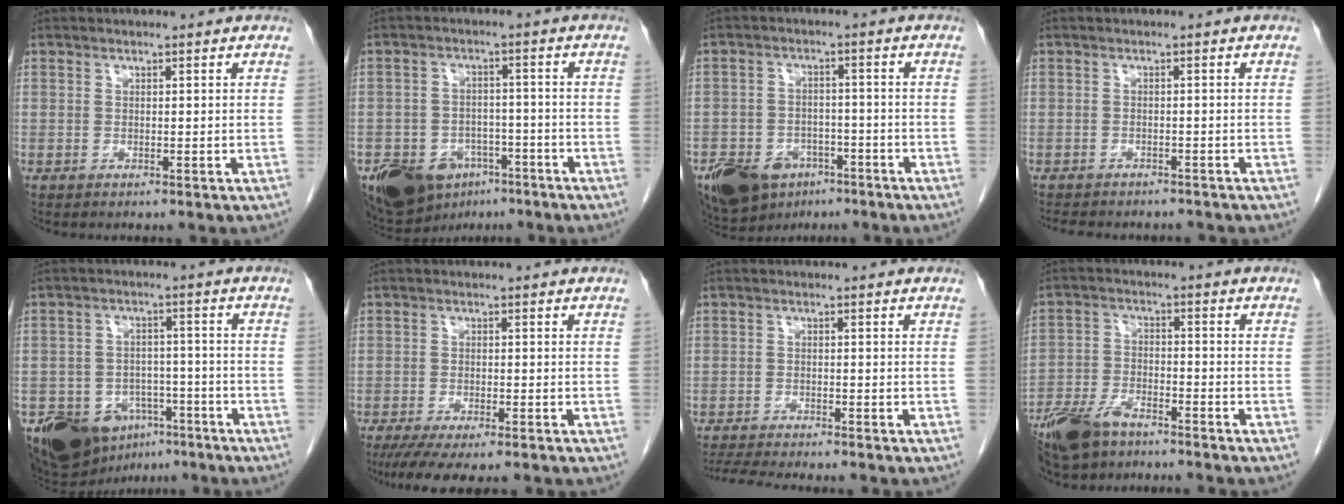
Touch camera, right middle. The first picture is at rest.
{"total": 12.7, "force": [-7.6, 8.3, 5.9], "torque": [-0.110, 0.012, -0.113]}
{"total": 15.4, "force": [-9.2, 10.1, 7.1], "torque": [-0.167, -0.003, -0.135]}
{"total": 9.6, "force": [-8.4, 3.0, 3.4], "torque": [-0.062, 0.000, -0.104]}
{"total": 12.1, "force": [-7.3, 8.0, 5.4], "torque": [-0.088, 0.015, -0.111]}
{"total": 10.8, "force": [-9.0, 1.7, 5.7], "torque": [-0.078, -0.014, -0.130]}
{"total": 9.8, "force": [-8.9, 0.7, 4.2], "torque": [-0.062, -0.014, -0.133]}
{"total": 9.7, "force": [-7.7, 3.4, 4.7], "torque": [-0.101, -0.016, -0.143]}